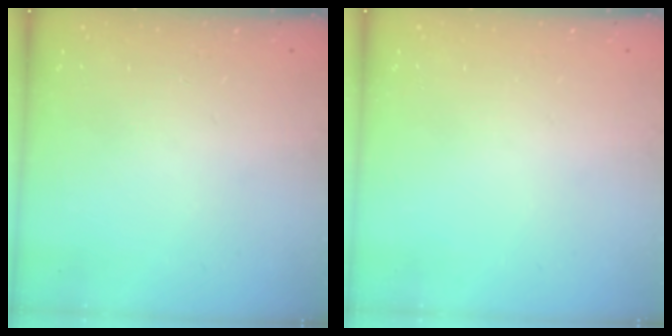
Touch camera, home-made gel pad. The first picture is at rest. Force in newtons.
{"total": 0.0}